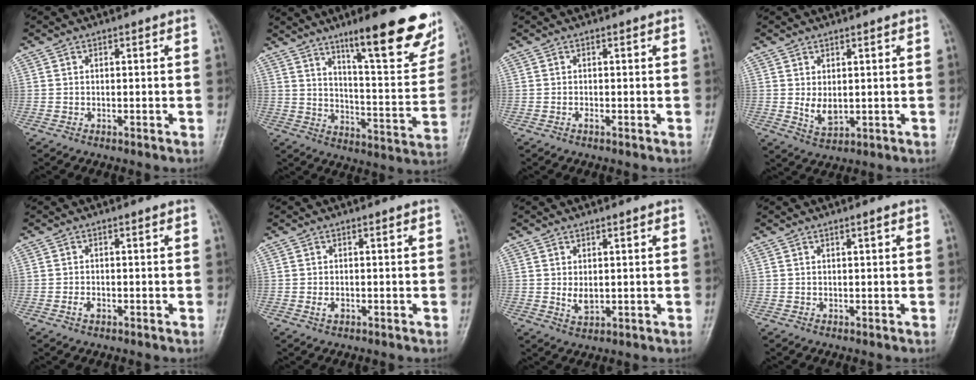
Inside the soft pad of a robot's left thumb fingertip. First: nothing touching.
{"total": 21.7, "force": [13.8, 4.4, 16.1], "torque": [-0.183, -0.068, 0.206]}
{"total": 0.7, "force": [-0.3, 0.3, 0.6], "torque": [-0.005, 0.000, -0.007]}
{"total": 4.5, "force": [0.6, 2.8, 3.5], "torque": [-0.049, -0.015, 0.019]}
{"total": 1.7, "force": [-0.7, 1.1, 1.1], "torque": [-0.015, 0.001, -0.014]}
{"total": 1.7, "force": [-0.4, 1.1, 1.2], "torque": [-0.017, -0.001, -0.007]}
{"total": 3.3, "force": [0.6, 2.0, 2.5], "torque": [-0.034, -0.011, 0.016]}
{"total": 0.8, "force": [0.4, 0.1, 0.7], "torque": [-0.011, 0.001, 0.006]}